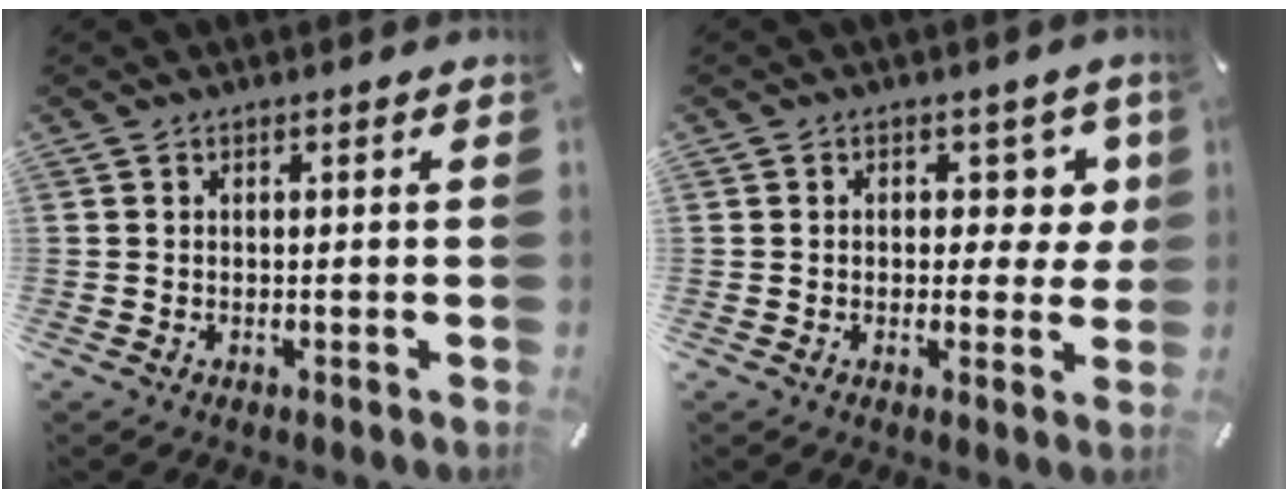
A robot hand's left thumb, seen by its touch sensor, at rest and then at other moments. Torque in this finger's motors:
{"motor_torque": [0.07, 0.02, -0.17, -0.16, -0.06]}